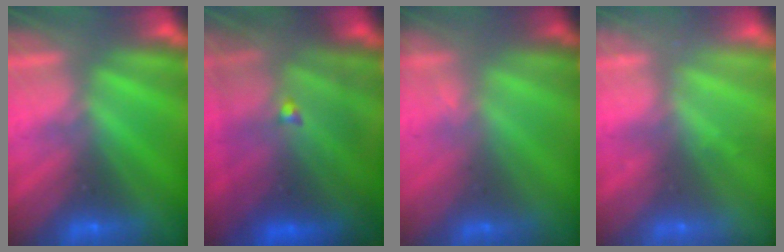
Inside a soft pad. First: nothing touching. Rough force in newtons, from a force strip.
{"total": 7.3}
{"total": 1.5}
{"total": 2.3}